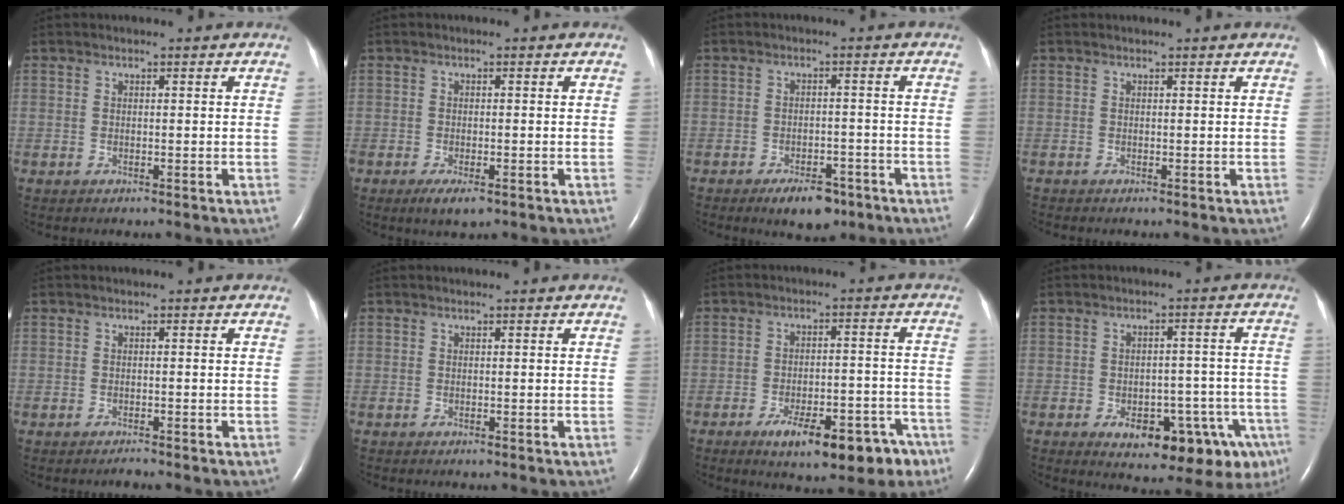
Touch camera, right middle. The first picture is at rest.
{"total": 3.0, "force": [-1.7, 0.9, 2.3], "torque": [-0.041, -0.004, -0.025]}
{"total": 5.7, "force": [-3.9, 2.6, 3.2], "torque": [-0.050, 0.001, -0.053]}
{"total": 0.6, "force": [0.6, 0.0, 0.2], "torque": [-0.013, 0.011, 0.002]}
{"total": 0.7, "force": [-0.6, -0.1, 0.2], "torque": [-0.005, -0.002, -0.009]}
{"total": 0.0}
{"total": 12.1, "force": [-7.8, 4.3, 8.1], "torque": [-0.104, 0.013, -0.106]}
{"total": 13.5, "force": [-7.4, 5.6, 9.8], "torque": [-0.082, 0.026, -0.086]}